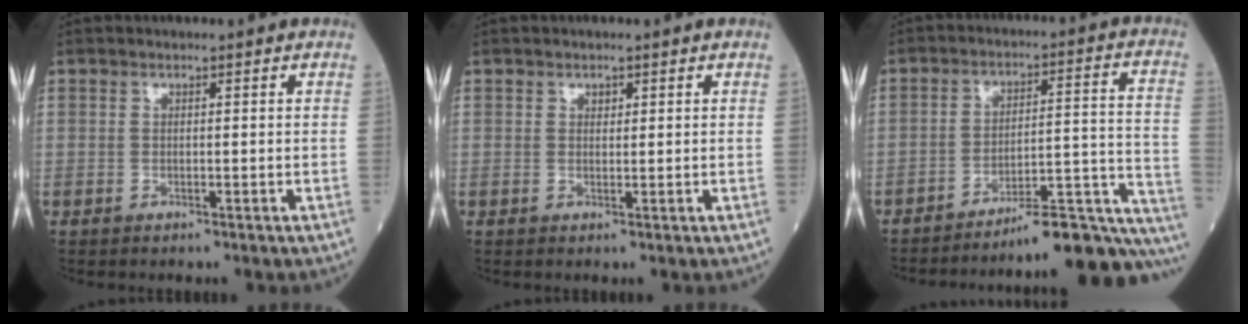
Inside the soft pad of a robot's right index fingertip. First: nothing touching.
{"total": 0.8, "force": [0.4, 0.5, 0.4], "torque": [-0.003, -0.002, 0.005]}
{"total": 19.4, "force": [-17.9, -0.4, 7.3], "torque": [-0.027, 0.035, -0.244]}